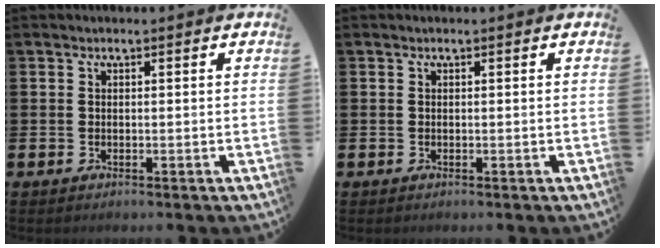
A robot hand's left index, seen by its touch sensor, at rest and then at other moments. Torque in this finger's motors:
{"motor_torque": [0.00, 0.00, 0.00, -0.01]}